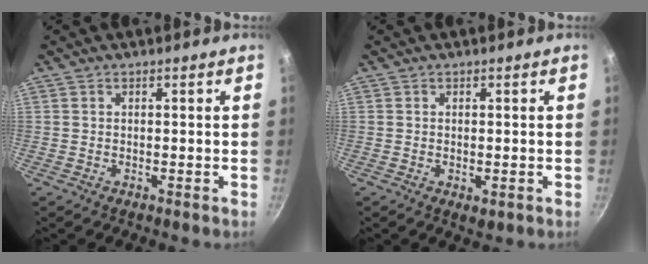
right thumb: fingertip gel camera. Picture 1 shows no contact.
{"total": 1.8, "force": [-0.3, 1.0, 1.5], "torque": [-0.021, -0.007, -0.003]}